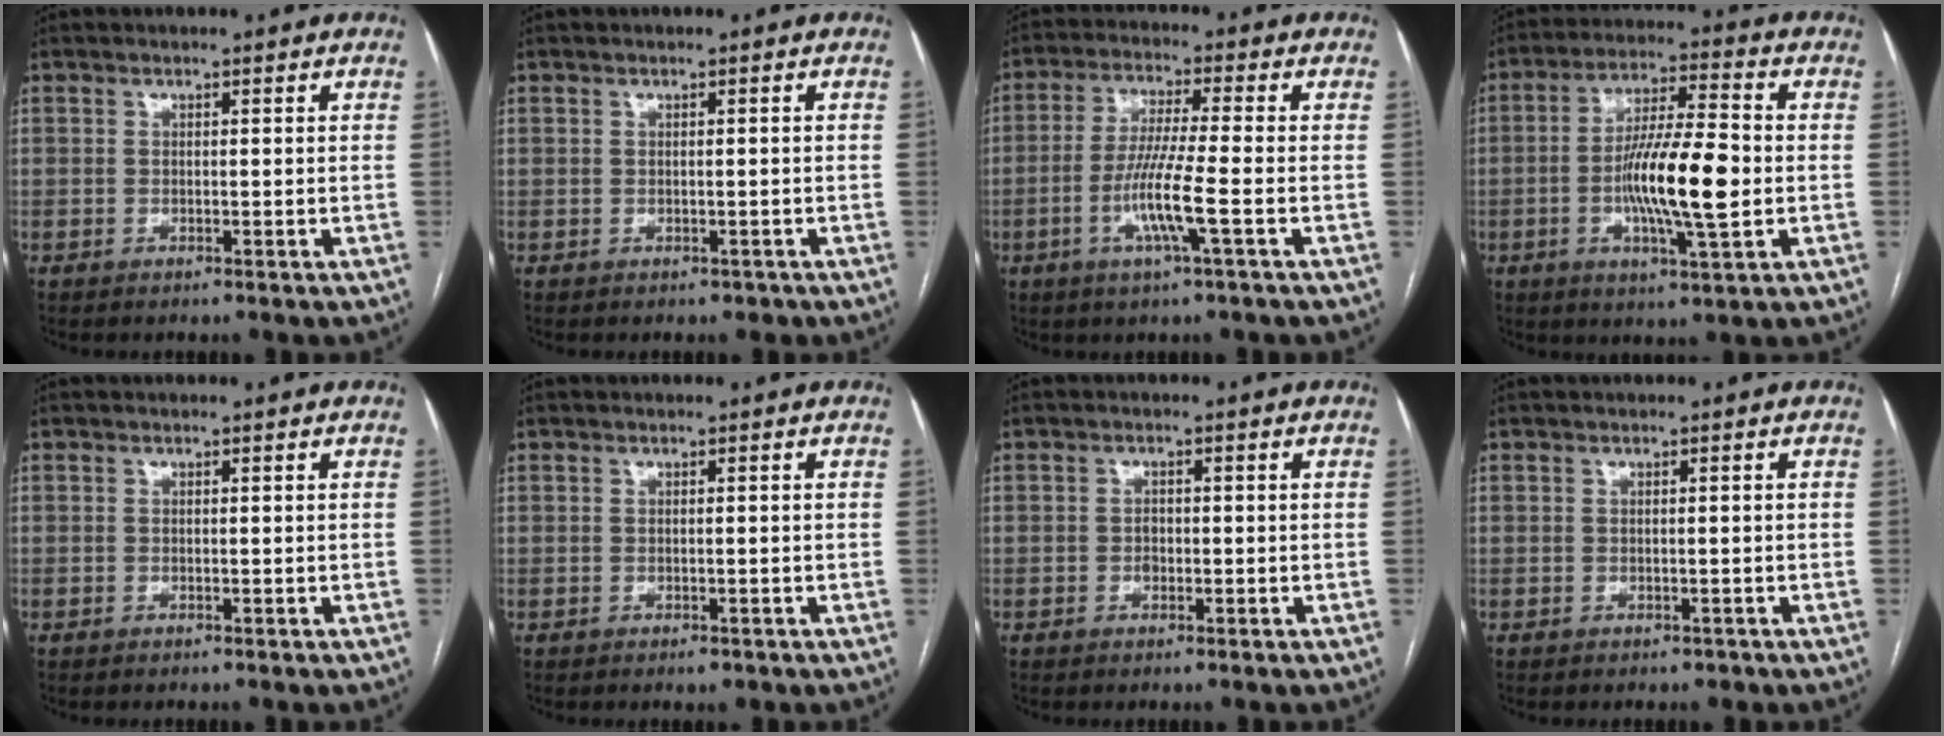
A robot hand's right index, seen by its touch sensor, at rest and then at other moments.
{"total": 1.1, "force": [-0.4, 1.0, 0.2], "torque": [0.000, 0.004, -0.002]}
{"total": 8.6, "force": [-2.7, -0.5, 8.1], "torque": [-0.158, -0.010, -0.054]}
{"total": 13.3, "force": [-2.0, 1.7, 13.0], "torque": [-0.238, -0.003, -0.036]}
{"total": 0.0}
{"total": 1.0, "force": [-0.4, 0.7, 0.5], "torque": [-0.005, 0.002, -0.001]}
{"total": 1.5, "force": [-0.4, 1.1, 0.9], "torque": [-0.013, 0.004, -0.003]}
{"total": 0.9, "force": [-0.4, 0.8, 0.1], "torque": [0.000, 0.004, -0.004]}